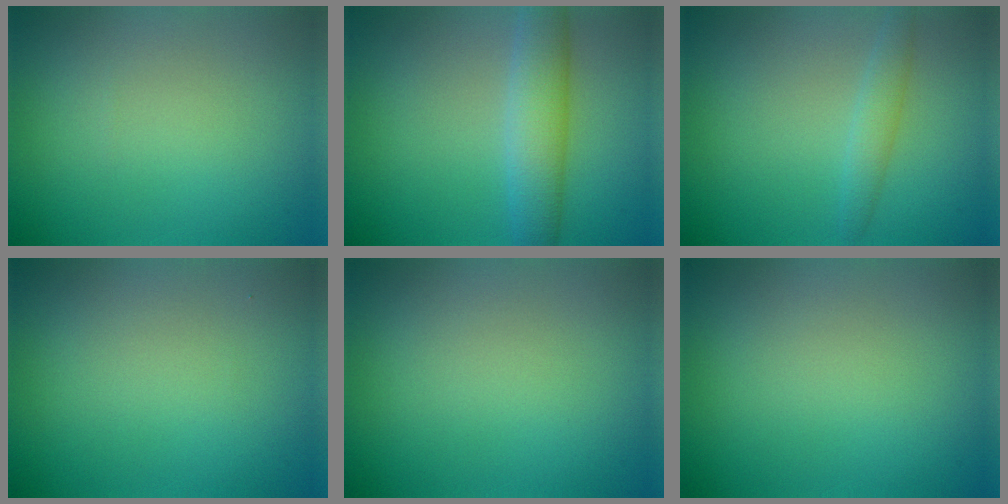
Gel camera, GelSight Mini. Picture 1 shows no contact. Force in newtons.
{"total": 4.6, "press": 4.6, "slide": 0.1}
{"total": 1.9, "press": 1.9, "slide": 0.1}
{"total": 0.0}
{"total": 0.0}
{"total": 0.0}